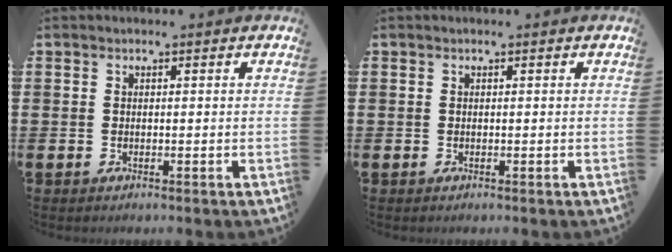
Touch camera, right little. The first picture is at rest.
{"total": 0.0}